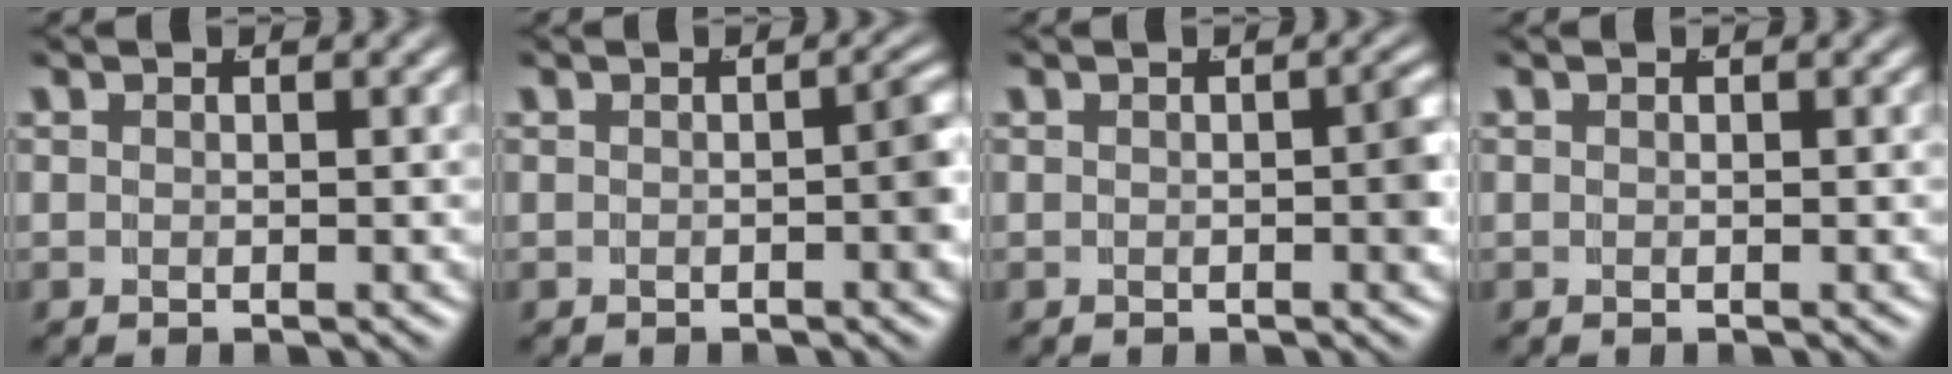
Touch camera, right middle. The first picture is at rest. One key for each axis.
{"total": 1.9, "fx": -0.5, "fy": 0.4, "fz": 1.8, "tx": -0.022, "ty": -0.001, "tz": -0.007}
{"total": 1.5, "fx": -0.3, "fy": 0.4, "fz": 1.4, "tx": -0.018, "ty": -0.001, "tz": -0.006}
{"total": 0.0}